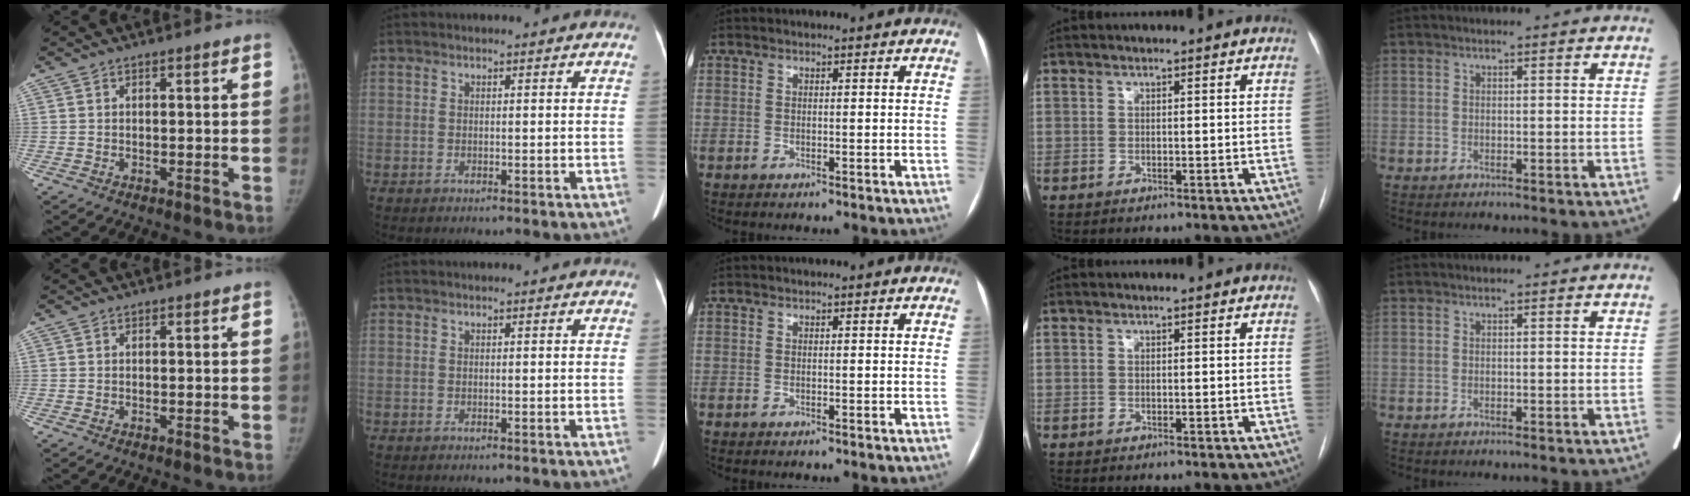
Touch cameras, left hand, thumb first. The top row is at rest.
{}